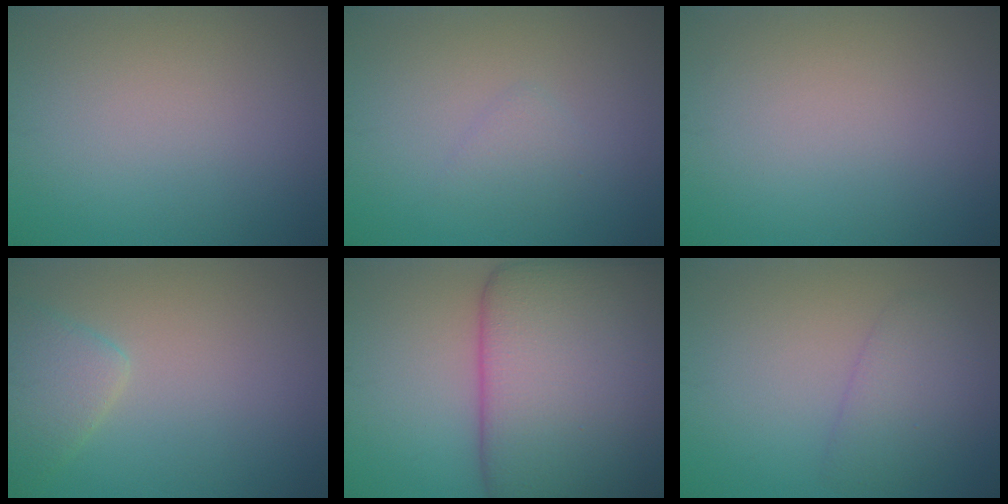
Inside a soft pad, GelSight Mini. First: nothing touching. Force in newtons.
{"total": 1.2, "press": 1.2, "slide": 0.1}
{"total": 0.0}
{"total": 2.8, "press": 2.8, "slide": 0.2}
{"total": 17.0, "press": 17.0, "slide": 0.5}
{"total": 2.7, "press": 2.7, "slide": 0.3}